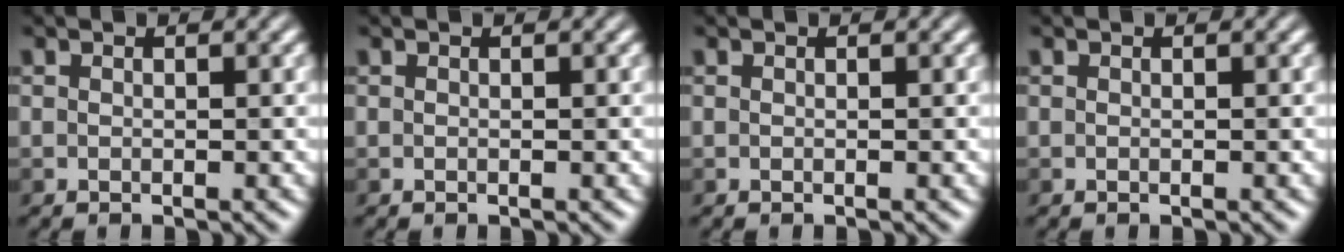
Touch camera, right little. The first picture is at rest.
{"total": 0.0}
{"total": 0.0}
{"total": 0.0}